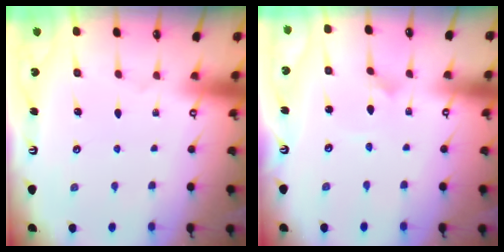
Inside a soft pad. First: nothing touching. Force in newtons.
{"total": 1.7, "press": 1.7, "slide": 0.0}